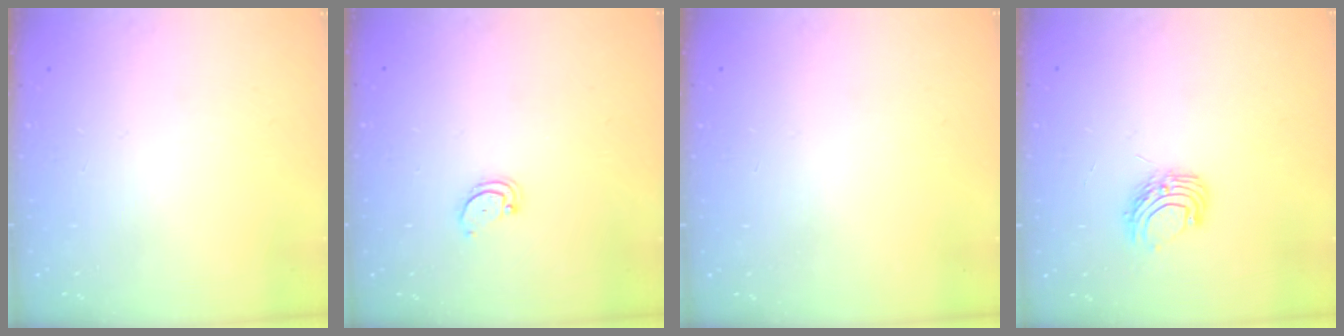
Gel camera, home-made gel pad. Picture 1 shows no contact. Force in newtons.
{"total": 2.7, "press": 2.7, "slide": 0.3}
{"total": 0.0}
{"total": 6.9, "press": 6.9, "slide": 0.6}